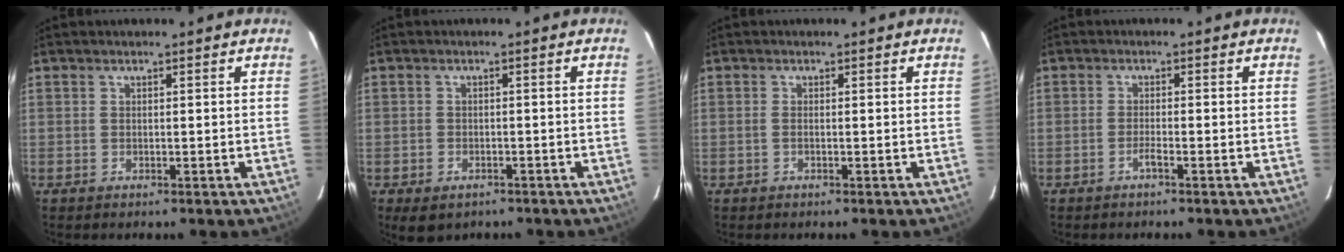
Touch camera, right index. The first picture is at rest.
{"total": 4.5, "force": [-2.7, 2.9, 2.0], "torque": [-0.045, -0.011, -0.036]}
{"total": 0.7, "force": [-0.2, -0.2, 0.6], "torque": [-0.013, 0.001, -0.006]}
{"total": 1.4, "force": [-0.9, -0.1, 1.0], "torque": [-0.023, 0.001, -0.020]}